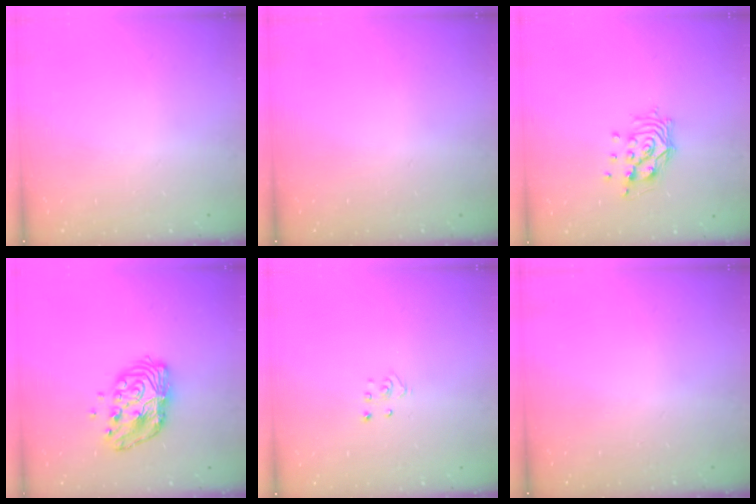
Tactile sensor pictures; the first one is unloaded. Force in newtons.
{"total": 0.0}
{"total": 10.1, "press": 10.0, "slide": 1.1}
{"total": 11.9, "press": 11.9, "slide": 0.8}
{"total": 2.8, "press": 2.8, "slide": 0.3}
{"total": 0.0}